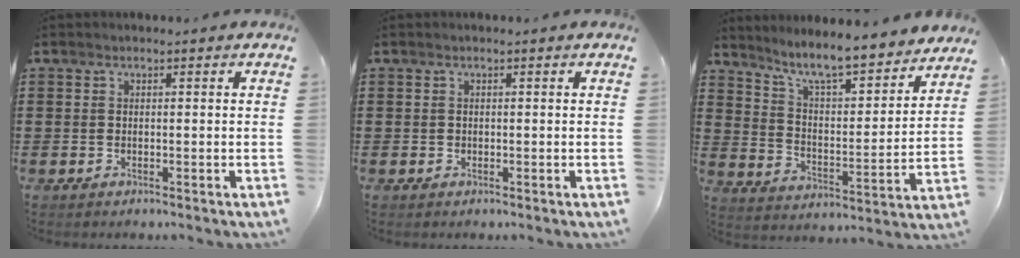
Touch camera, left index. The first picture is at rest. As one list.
[{"total": 0.0}, {"total": 7.8, "force": [7.1, 0.1, 3.3], "torque": [-0.092, -0.053, 0.120]}]